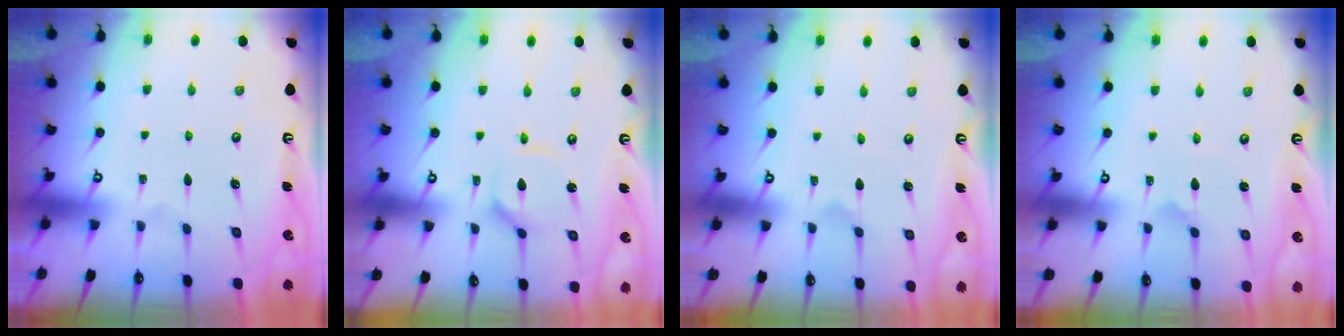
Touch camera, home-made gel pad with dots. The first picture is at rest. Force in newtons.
{"total": 3.4, "press": 3.3, "slide": 0.4}
{"total": 0.0}
{"total": 1.7, "press": 1.7, "slide": 0.2}